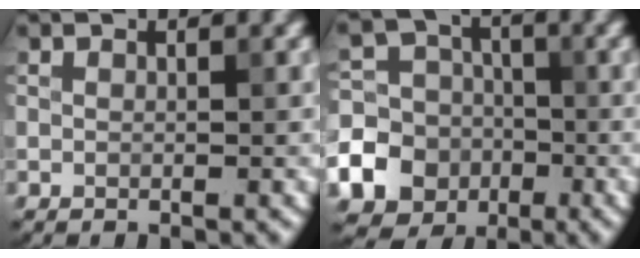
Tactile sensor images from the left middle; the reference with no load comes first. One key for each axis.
{"total": 15.5, "fx": -5.7, "fy": 14.0, "fz": 3.4, "tx": -0.099, "ty": -0.036, "tz": -0.108}